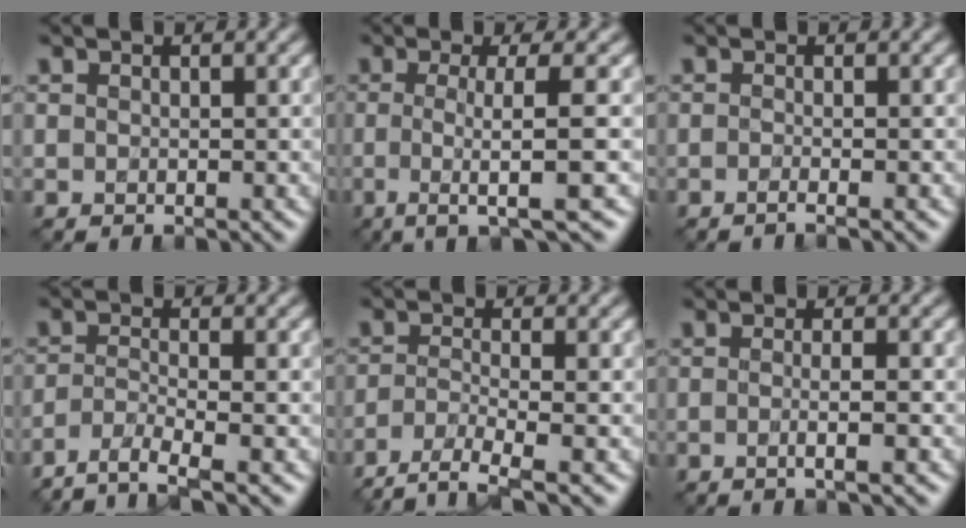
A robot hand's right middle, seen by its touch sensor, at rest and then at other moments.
{"total": 5.2, "force": [-0.7, 0.8, 5.1], "torque": [-0.080, -0.009, -0.016]}
{"total": 1.2, "force": [-0.6, 0.3, 0.9], "torque": [-0.006, -0.010, -0.016]}
{"total": 3.5, "force": [-2.7, 0.6, 2.2], "torque": [-0.039, -0.005, -0.062]}
{"total": 3.8, "force": [-2.8, 0.7, 2.5], "torque": [-0.047, -0.009, -0.062]}
{"total": 1.9, "force": [-0.4, 0.5, 1.8], "torque": [-0.022, -0.005, -0.010]}